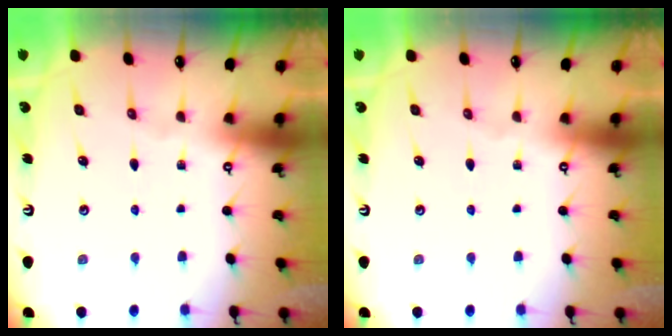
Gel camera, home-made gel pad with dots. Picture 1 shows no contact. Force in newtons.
{"total": 0.0}